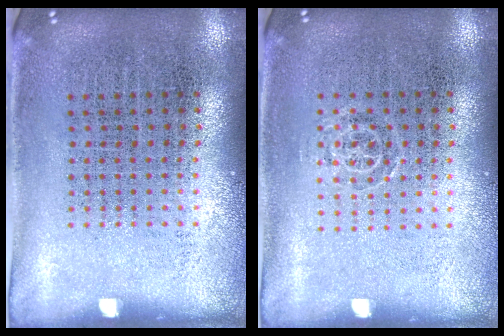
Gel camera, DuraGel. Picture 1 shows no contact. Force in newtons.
{"total": 0.7, "press": 0.5, "slide": 0.4}